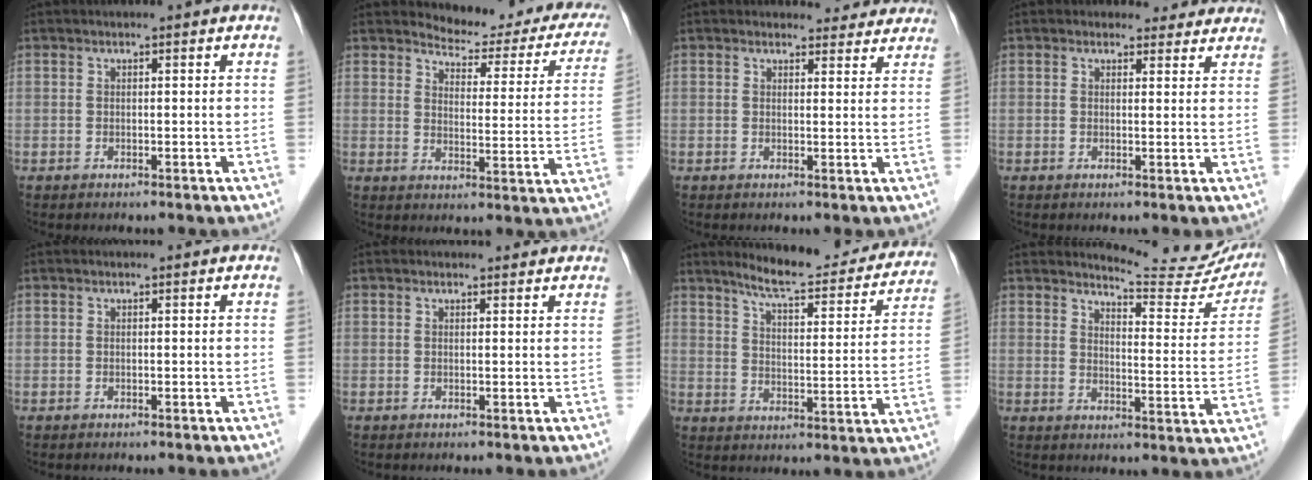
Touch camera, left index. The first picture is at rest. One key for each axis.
{"total": 15.3, "fx": 14.0, "fy": 4.0, "fz": 4.8, "tx": -0.033, "ty": -0.044, "tz": 0.146}
{"total": 5.1, "fx": 4.8, "fy": 1.8, "fz": -0.1, "tx": 0.016, "ty": -0.002, "tz": 0.038}
{"total": 4.4, "fx": 3.9, "fy": 2.0, "fz": 0.0, "tx": 0.014, "ty": 0.002, "tz": 0.031}
{"total": 0.0}
{"total": 1.8, "fx": 1.7, "fy": 0.5, "fz": 0.1, "tx": -0.010, "ty": 0.004, "tz": 0.017}
{"total": 18.4, "fx": 16.6, "fy": 3.2, "fz": 7.3, "tx": -0.091, "ty": -0.025, "tz": 0.210}
{"total": 13.9, "fx": 13.5, "fy": 1.9, "fz": 2.8, "tx": -0.025, "ty": -0.067, "tz": 0.146}